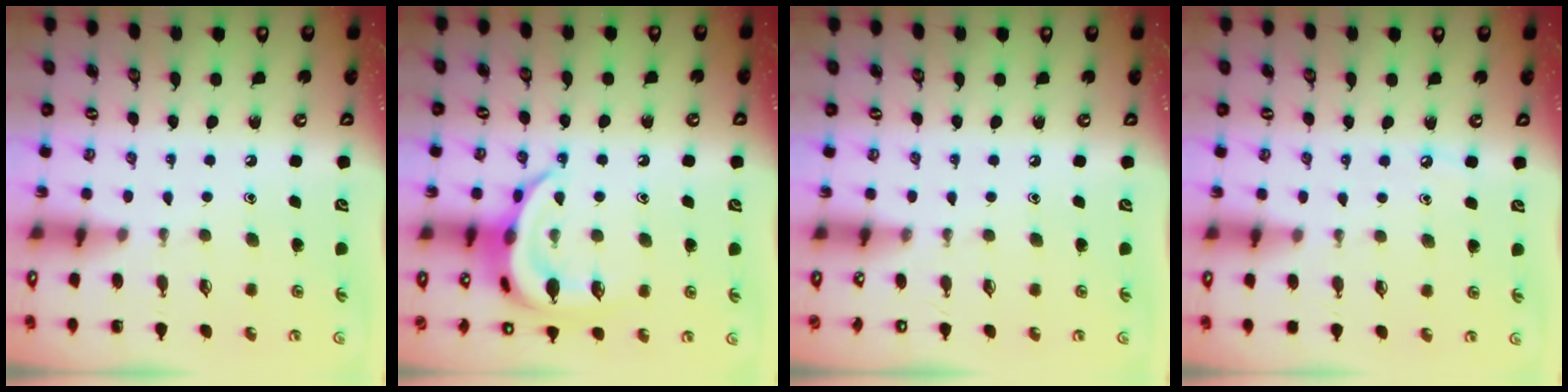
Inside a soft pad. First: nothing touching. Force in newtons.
{"total": 15.3, "press": 15.3, "slide": 0.7}
{"total": 0.0}
{"total": 3.2, "press": 3.2, "slide": 0.4}